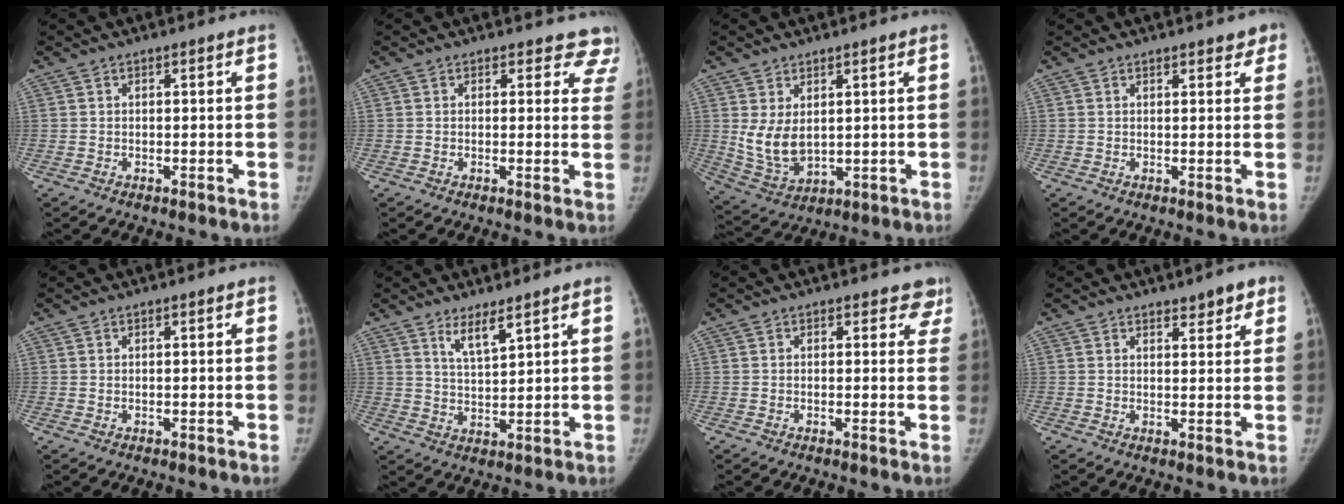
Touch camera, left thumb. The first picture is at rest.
{"total": 6.1, "force": [5.3, 3.0, -0.1], "torque": [0.059, -0.020, 0.022]}
{"total": 7.8, "force": [1.5, 4.9, 5.9], "torque": [-0.103, -0.018, 0.049]}
{"total": 2.7, "force": [1.9, 1.4, 1.3], "torque": [0.014, -0.005, 0.019]}
{"total": 0.0}
{"total": 5.0, "force": [3.5, 1.1, 3.4], "torque": [-0.058, -0.033, 0.070]}
{"total": 4.5, "force": [3.7, 2.4, 0.7], "torque": [0.037, -0.016, 0.018]}
{"total": 3.7, "force": [2.7, 1.5, 2.0], "torque": [-0.005, -0.015, 0.035]}